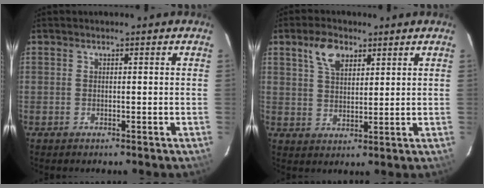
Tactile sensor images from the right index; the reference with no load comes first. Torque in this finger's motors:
{"motor_torque": [0.36, 0.31, 0.18, 0.05]}